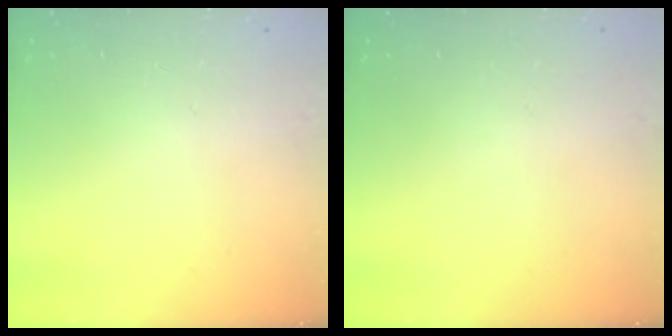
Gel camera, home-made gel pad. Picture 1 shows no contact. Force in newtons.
{"total": 0.0}